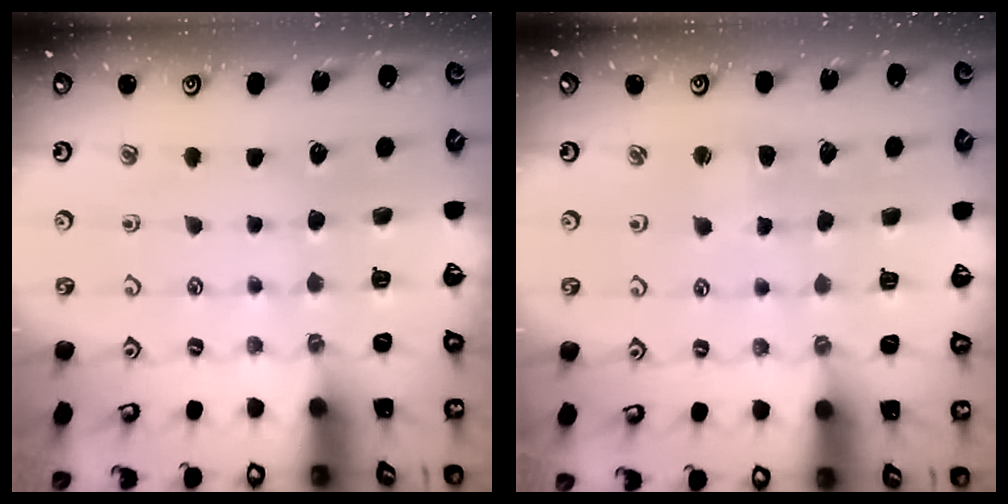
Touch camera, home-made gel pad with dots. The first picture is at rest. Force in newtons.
{"total": 2.0, "press": 1.9, "slide": 0.6}